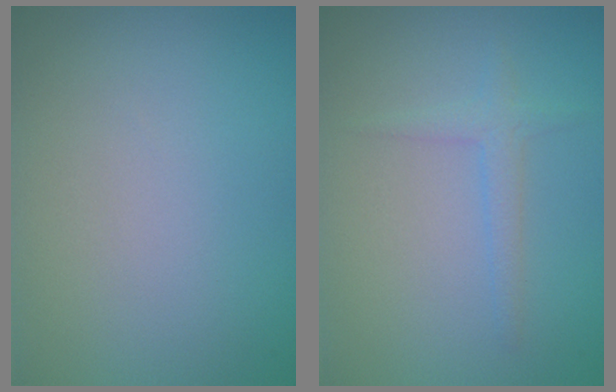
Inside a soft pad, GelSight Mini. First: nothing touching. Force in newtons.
{"total": 1.5, "press": 1.5, "slide": 0.0}